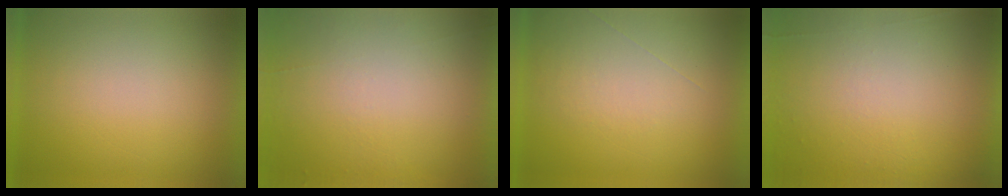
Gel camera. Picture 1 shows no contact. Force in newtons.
{"total": 4.5}
{"total": 1.0}
{"total": 5.8}